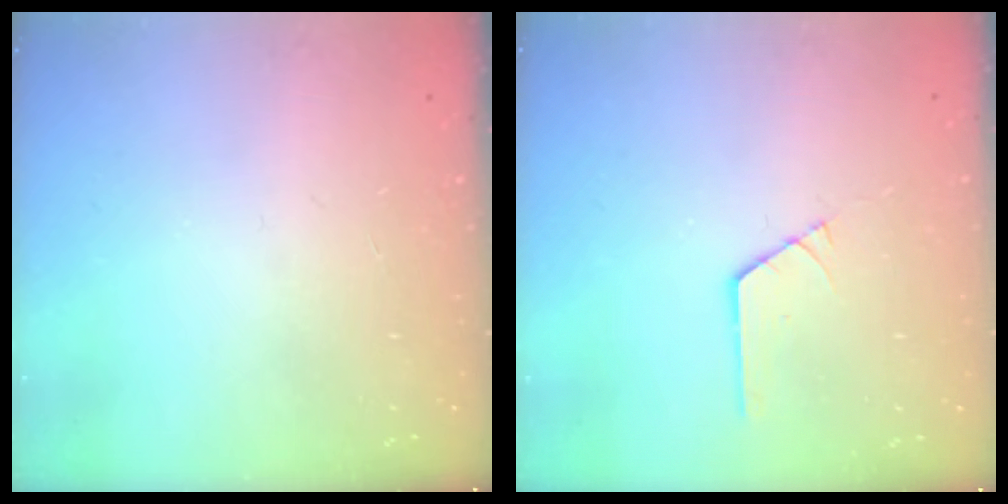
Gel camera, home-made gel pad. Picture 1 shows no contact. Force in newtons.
{"total": 1.1, "press": 1.0, "slide": 0.1}